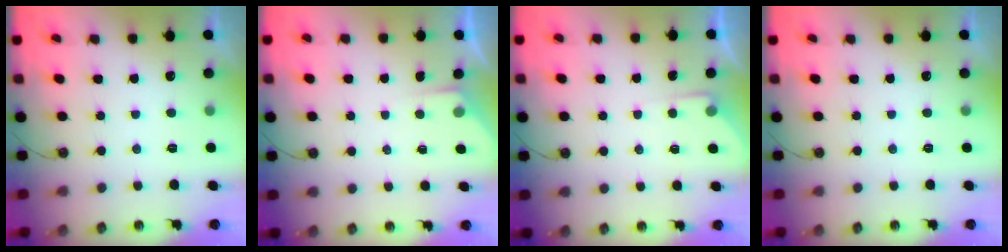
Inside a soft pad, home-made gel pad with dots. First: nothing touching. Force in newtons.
{"total": 3.1, "press": 3.1, "slide": 0.4}
{"total": 3.6, "press": 3.6, "slide": 0.6}
{"total": 0.0}